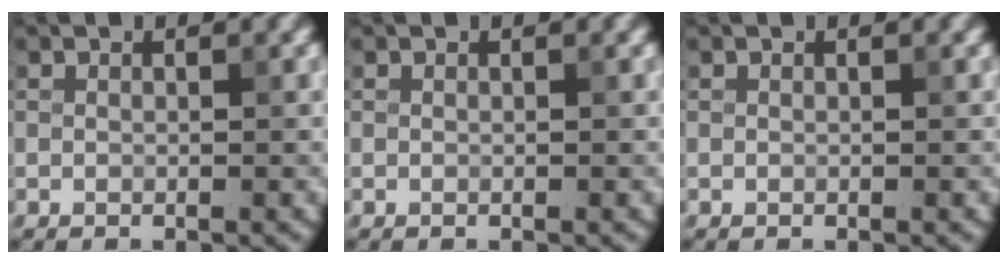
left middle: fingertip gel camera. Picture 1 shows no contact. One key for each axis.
{"total": 0.0}
{"total": 0.0}